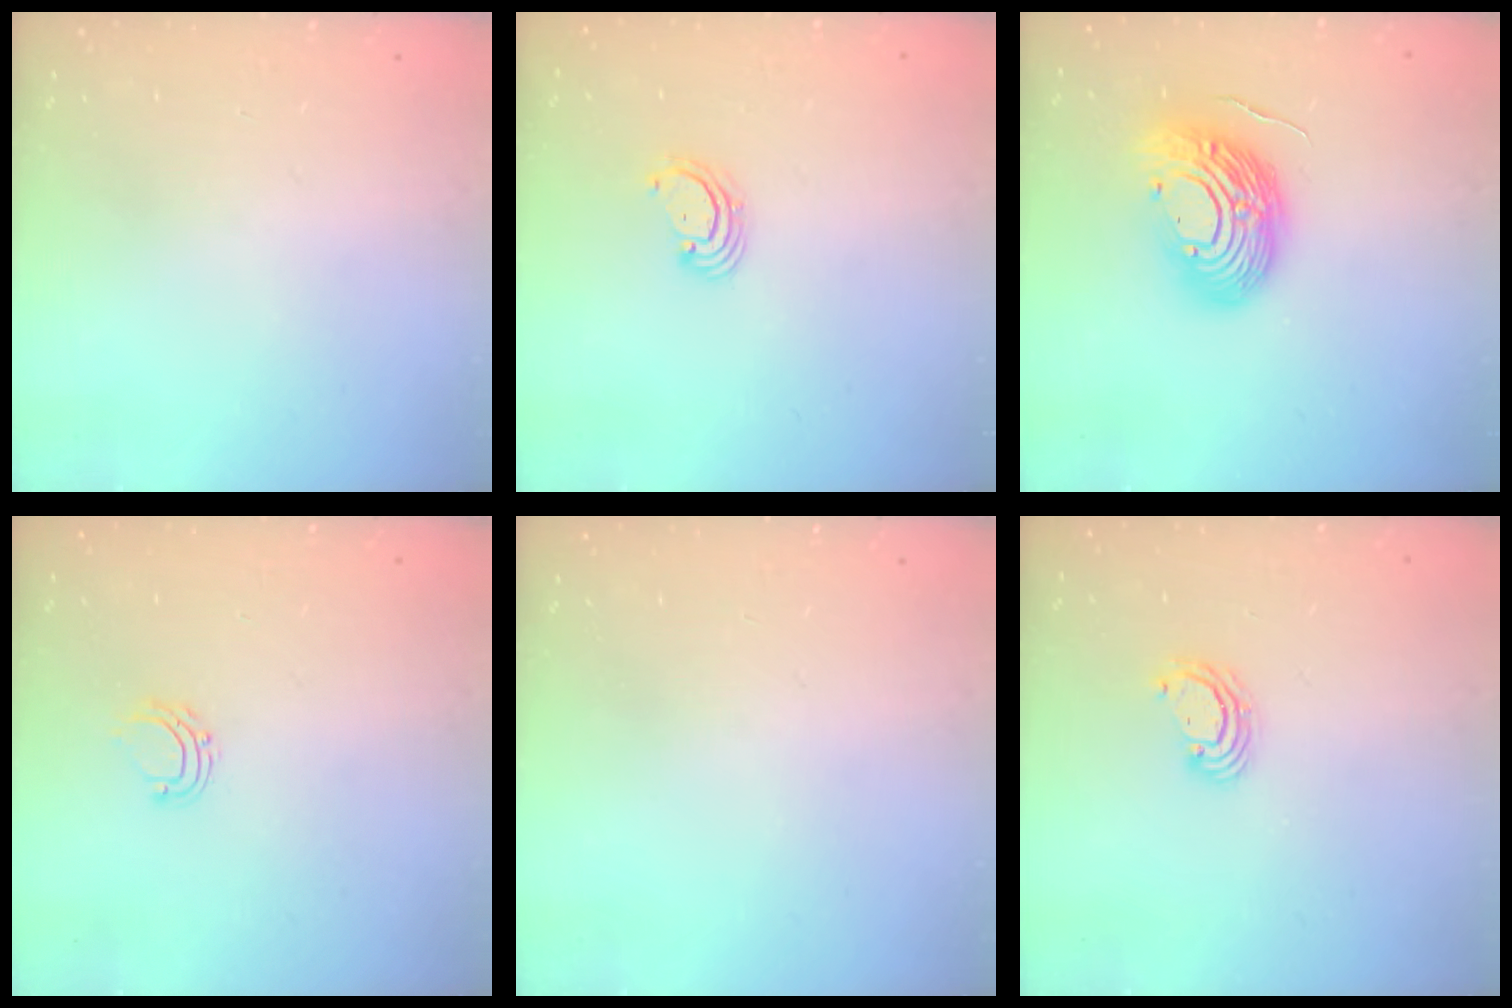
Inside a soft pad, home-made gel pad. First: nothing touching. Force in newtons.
{"total": 2.3, "press": 2.3, "slide": 0.1}
{"total": 14.0, "press": 13.8, "slide": 2.2}
{"total": 5.2, "press": 5.2, "slide": 0.4}
{"total": 0.0}
{"total": 3.8, "press": 3.8, "slide": 0.3}